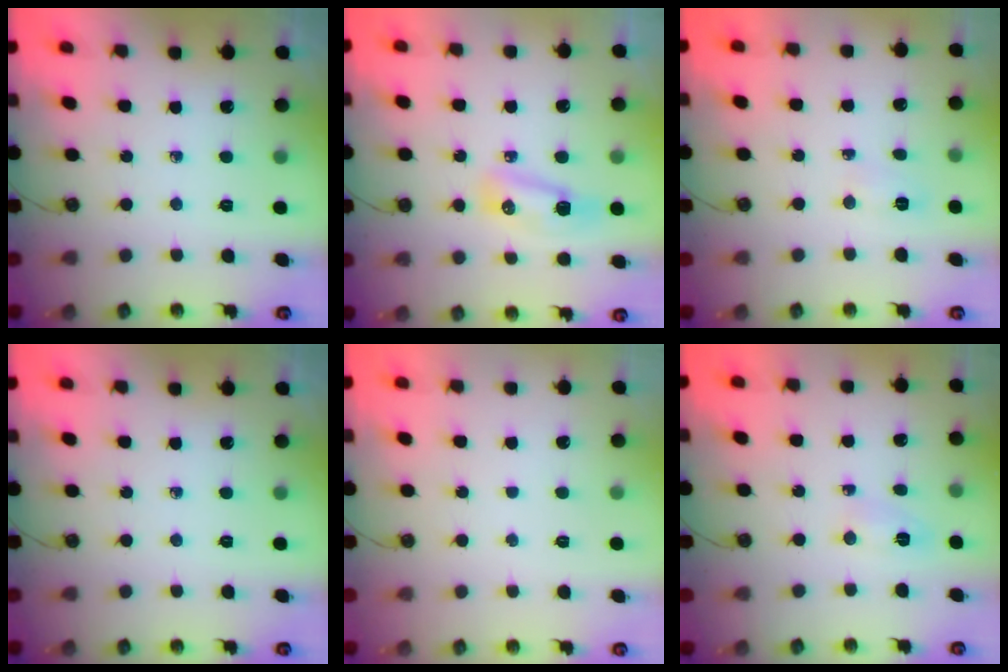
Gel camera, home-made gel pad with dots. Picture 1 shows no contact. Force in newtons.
{"total": 8.5, "press": 8.1, "slide": 2.7}
{"total": 3.5, "press": 3.4, "slide": 0.4}
{"total": 0.0}
{"total": 1.0, "press": 1.0, "slide": 0.0}
{"total": 3.3, "press": 3.0, "slide": 1.3}